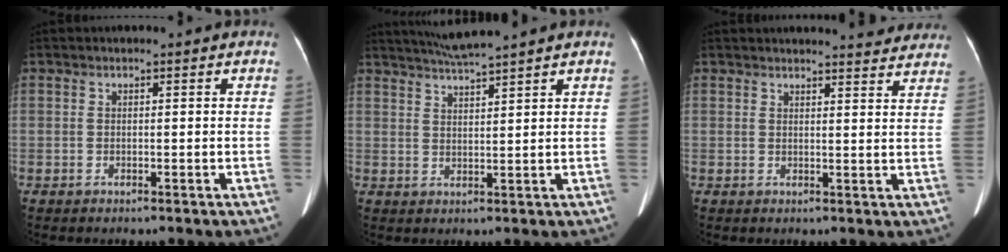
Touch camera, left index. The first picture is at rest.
{"total": 5.2, "force": [4.7, -1.4, 1.8], "torque": [-0.037, 0.009, 0.087]}
{"total": 8.0, "force": [7.8, 1.1, 1.8], "torque": [-0.010, -0.011, 0.070]}